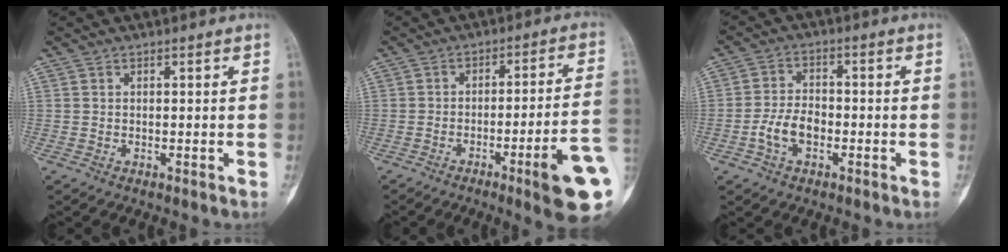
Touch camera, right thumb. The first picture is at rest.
{"total": 14.7, "force": [-5.5, 1.2, 13.6], "torque": [-0.157, 0.022, -0.074]}
{"total": 6.0, "force": [-2.1, 3.7, 4.3], "torque": [-0.079, 0.021, -0.043]}